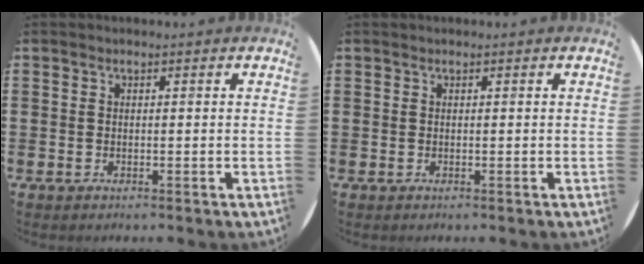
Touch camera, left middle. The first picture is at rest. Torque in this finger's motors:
{"motor_torque": [0.08, -0.11, -0.01, 0.01]}